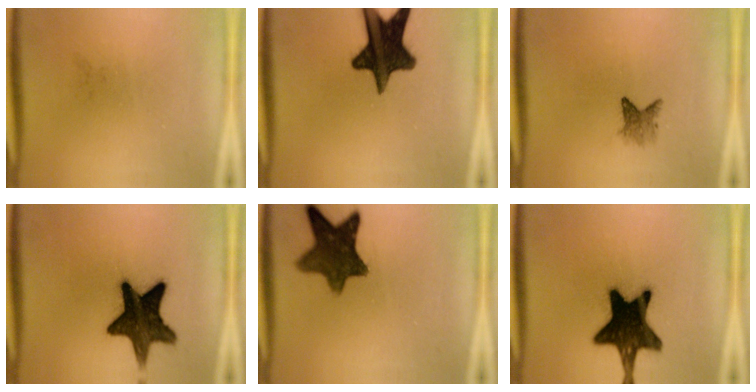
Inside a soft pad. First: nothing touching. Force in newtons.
{"total": 15.7}
{"total": 2.2}
{"total": 15.2}
{"total": 11.0}
{"total": 18.1}